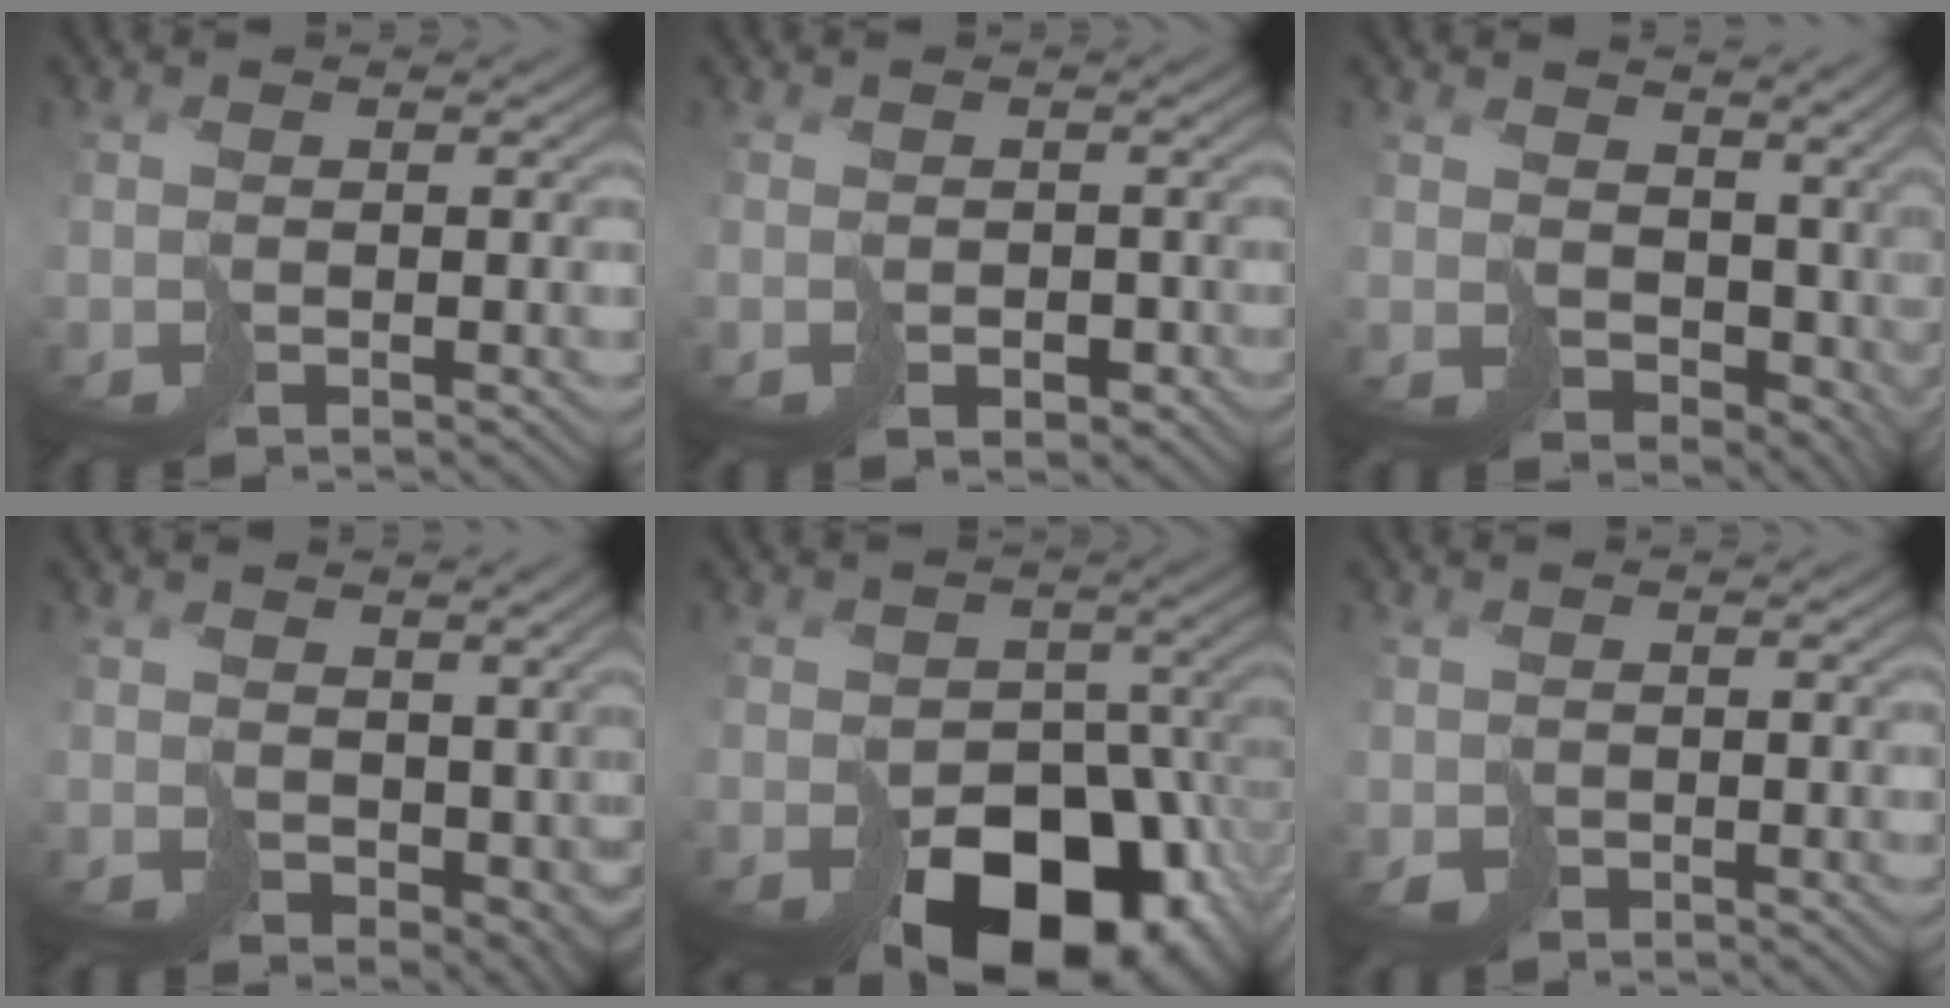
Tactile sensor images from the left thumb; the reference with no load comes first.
{"total": 2.4, "force": [-0.7, 2.0, 1.1], "torque": [-0.023, -0.015, -0.016]}
{"total": 9.4, "force": [1.6, 6.8, 6.3], "torque": [-0.134, -0.030, 0.034]}
{"total": 7.0, "force": [1.4, 5.2, 4.5], "torque": [-0.106, -0.020, 0.031]}
{"total": 18.8, "force": [-9.0, 12.5, 10.7], "torque": [-0.159, -0.036, -0.117]}
{"total": 1.5, "force": [-0.5, 1.3, 0.5], "torque": [-0.018, -0.009, -0.012]}